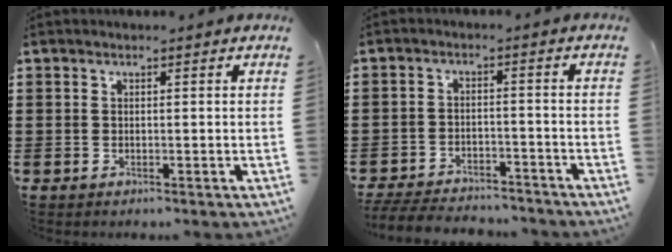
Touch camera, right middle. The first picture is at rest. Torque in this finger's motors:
{"motor_torque": [2.14, 0.00, -0.02, -0.02]}